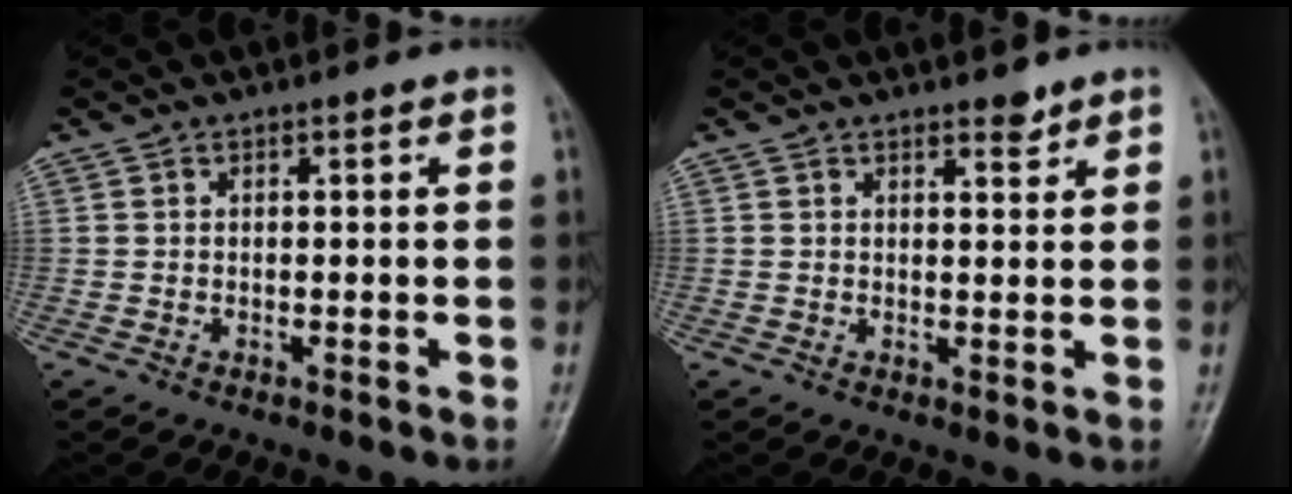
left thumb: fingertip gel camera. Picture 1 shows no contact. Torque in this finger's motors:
{"motor_torque": [-0.05, 0.01, -0.15, -0.14, 0.04]}